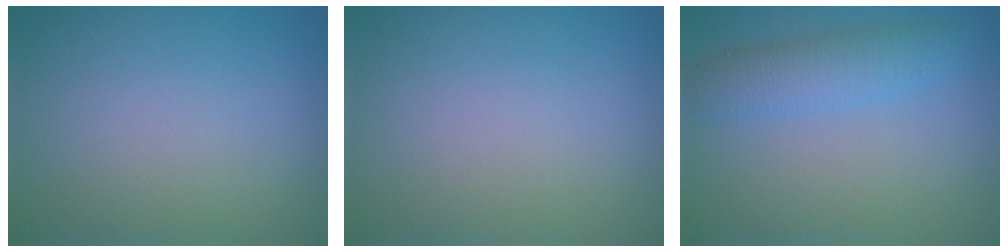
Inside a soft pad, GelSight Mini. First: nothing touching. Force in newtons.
{"total": 0.0}
{"total": 3.3, "press": 3.3, "slide": 0.0}